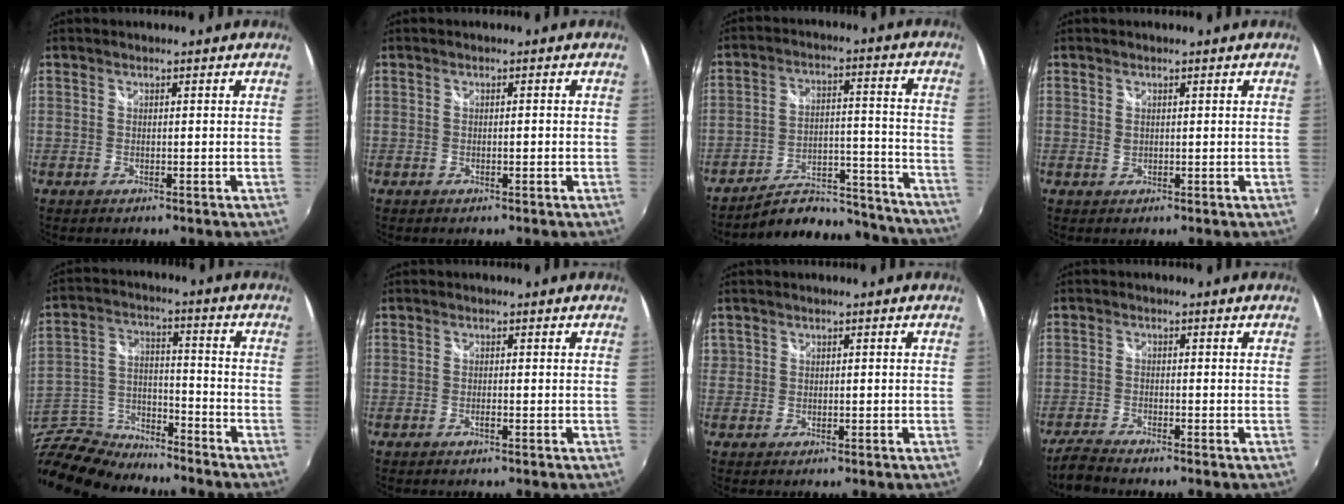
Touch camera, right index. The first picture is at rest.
{"total": 1.0, "force": [-0.3, 0.4, 0.9], "torque": [-0.013, 0.003, -0.005]}
{"total": 22.5, "force": [-21.0, 5.6, 5.8], "torque": [-0.086, 0.036, -0.267]}
{"total": 0.8, "force": [0.3, 0.6, 0.3], "torque": [-0.003, 0.001, 0.006]}
{"total": 19.3, "force": [-16.0, 7.6, 7.6], "torque": [-0.202, -0.012, -0.282]}
{"total": 0.9, "force": [-0.5, 0.2, 0.7], "torque": [-0.014, 0.000, -0.010]}
{"total": 1.2, "force": [0.1, 1.1, 0.4], "torque": [-0.007, 0.004, 0.004]}
{"total": 3.6, "force": [-3.4, 0.2, 1.0], "torque": [-0.037, -0.015, -0.069]}